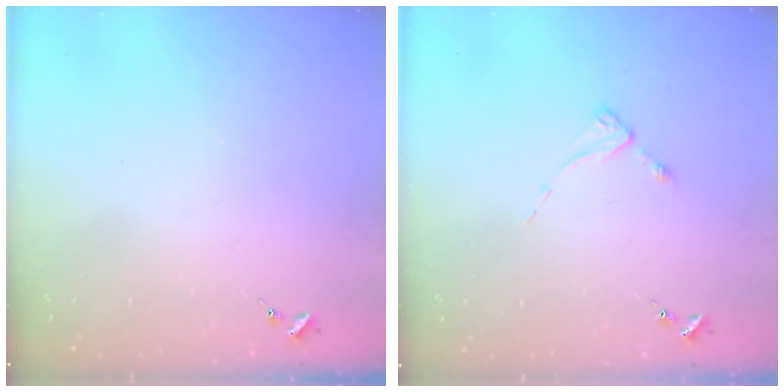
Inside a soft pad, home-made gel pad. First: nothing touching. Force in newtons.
{"total": 2.6, "press": 2.6, "slide": 0.3}